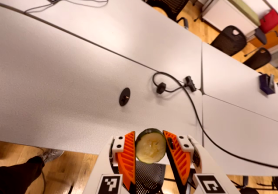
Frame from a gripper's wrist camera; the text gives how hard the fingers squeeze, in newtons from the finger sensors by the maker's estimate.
{"total": 4.3, "left": 4.5, "right": 4.1}